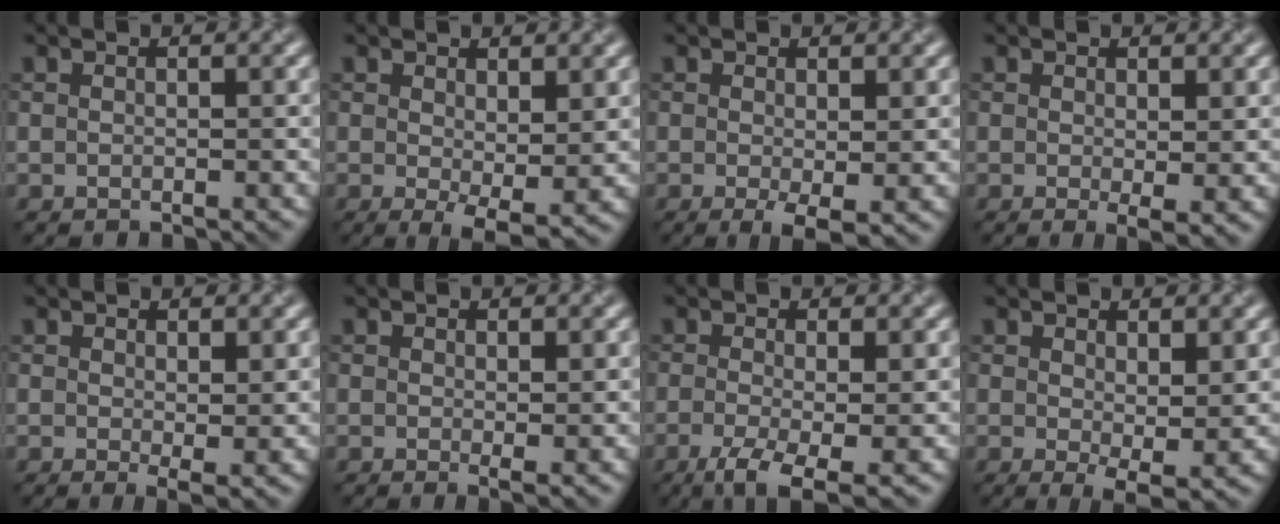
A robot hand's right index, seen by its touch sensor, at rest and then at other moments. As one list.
[{"total": 3.5, "force": [0.3, 1.3, 3.3], "torque": [-0.054, -0.014, 0.010]}, {"total": 2.5, "force": [-0.5, 0.5, 2.4], "torque": [-0.044, -0.012, -0.006]}, {"total": 1.8, "force": [0.1, 0.3, 1.8], "torque": [-0.028, -0.014, 0.007]}, {"total": 2.1, "force": [0.4, 0.6, 2.0], "torque": [-0.032, -0.014, 0.013]}, {"total": 1.3, "force": [0.2, 0.2, 1.3], "torque": [-0.019, -0.009, 0.006]}, {"total": 5.4, "force": [-2.2, 1.7, 4.6], "torque": [-0.095, -0.012, -0.036]}, {"total": 3.6, "force": [0.6, 1.4, 3.3], "torque": [-0.053, -0.014, 0.016]}]